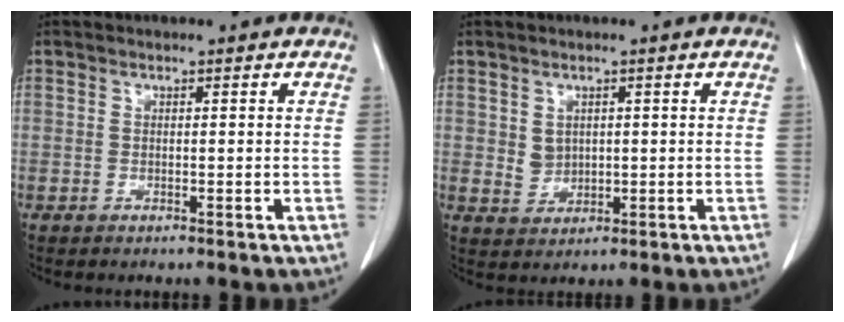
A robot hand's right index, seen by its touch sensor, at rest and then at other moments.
{"total": 2.7, "force": [0.7, 2.3, 1.3], "torque": [-0.027, -0.001, 0.021]}